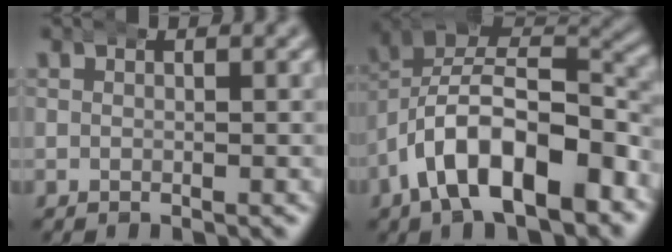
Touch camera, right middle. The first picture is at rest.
{"total": 11.9, "force": [-4.0, 8.0, 7.8], "torque": [-0.150, -0.022, -0.059]}